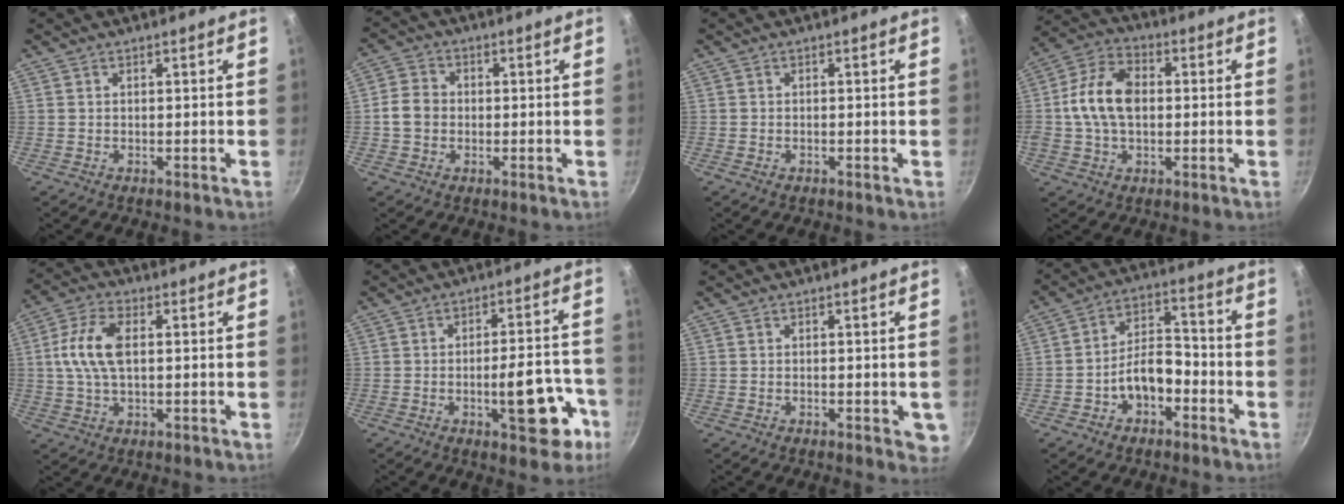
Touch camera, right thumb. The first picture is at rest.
{"total": 5.2, "force": [-0.5, 4.4, 2.7], "torque": [-0.037, 0.013, -0.019]}
{"total": 0.5, "force": [-0.3, 0.3, 0.3], "torque": [-0.005, 0.001, -0.006]}
{"total": 12.4, "force": [0.4, 8.2, 9.3], "torque": [-0.162, 0.022, -0.007]}
{"total": 9.6, "force": [1.1, 5.0, 8.2], "torque": [-0.165, 0.016, 0.015]}
{"total": 12.3, "force": [-4.9, 4.9, 10.2], "torque": [-0.099, 0.037, -0.062]}
{"total": 3.5, "force": [-0.9, 1.7, 2.9], "torque": [-0.022, -0.001, -0.011]}
{"total": 9.1, "force": [-3.8, 5.7, 6.1], "torque": [-0.075, 0.051, -0.064]}